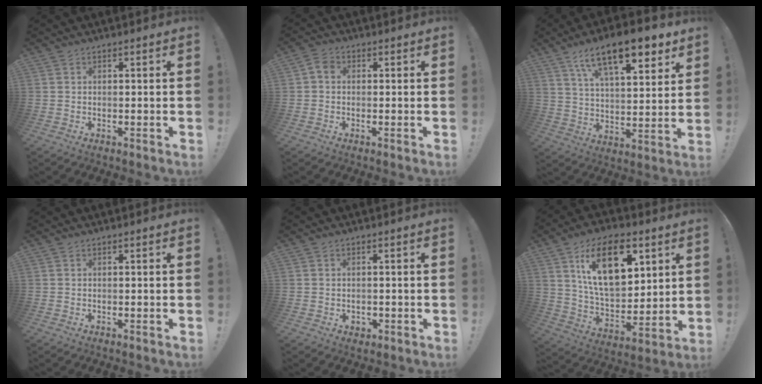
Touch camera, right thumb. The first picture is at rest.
{"total": 3.0, "force": [0.1, 2.3, 2.0], "torque": [-0.037, 0.008, 0.003]}
{"total": 17.2, "force": [10.5, 6.2, 12.1], "torque": [-0.198, -0.053, 0.175]}
{"total": 0.0}
{"total": 1.3, "force": [0.1, 1.3, 0.4], "torque": [-0.006, -0.001, 0.002]}
{"total": 21.7, "force": [9.4, 12.1, 15.4], "torque": [-0.269, -0.027, 0.160]}